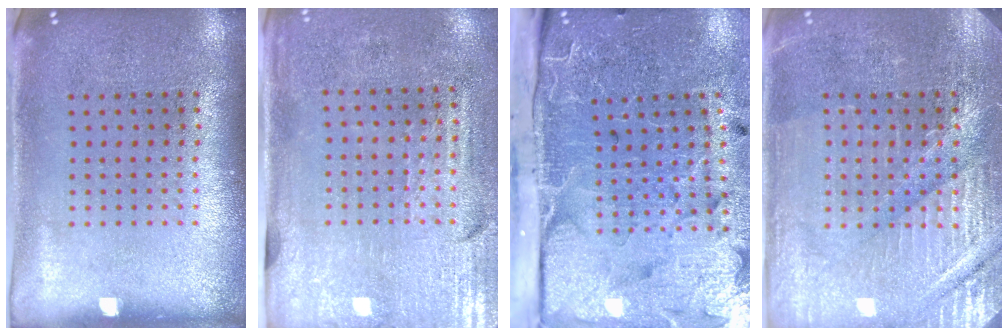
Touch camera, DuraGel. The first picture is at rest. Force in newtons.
{"total": 3.2, "press": 2.7, "slide": 1.6}
{"total": 4.8, "press": 3.9, "slide": 2.8}
{"total": 3.9, "press": 3.7, "slide": 1.0}